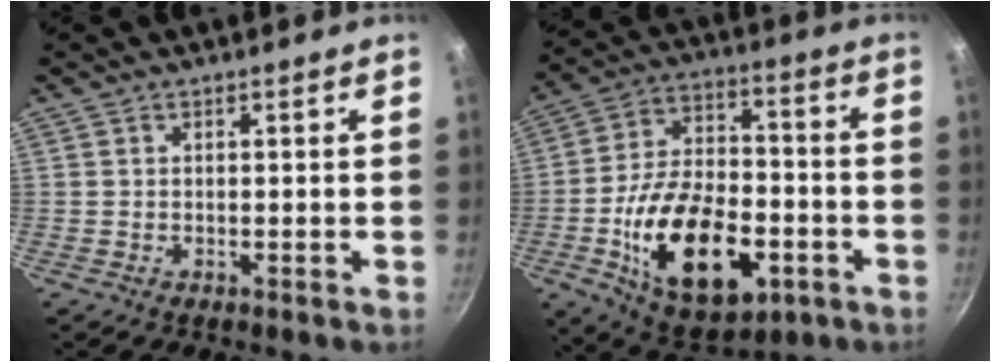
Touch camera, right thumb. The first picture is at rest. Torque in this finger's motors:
{"motor_torque": [0.39, 1.42, 1.88, -0.89, 0.22]}